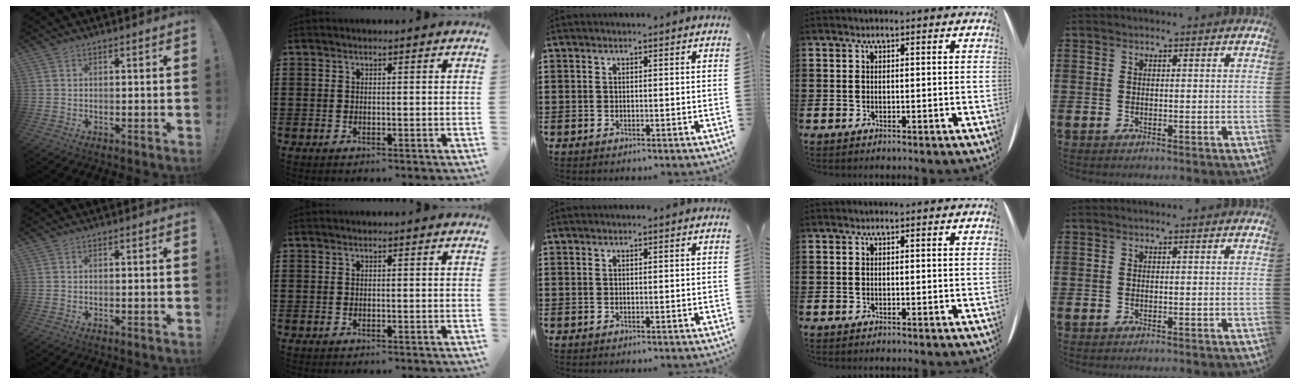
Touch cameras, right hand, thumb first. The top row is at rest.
{}